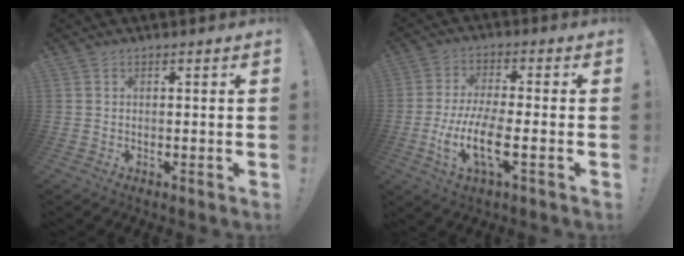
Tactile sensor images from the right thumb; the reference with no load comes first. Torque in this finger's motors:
{"motor_torque": [1.22, 1.29, 0.43, -0.38, 0.39]}